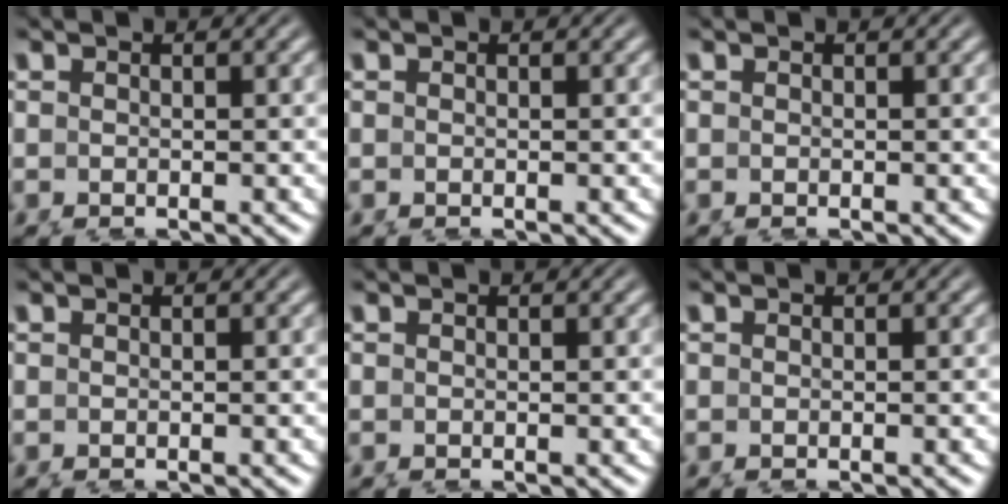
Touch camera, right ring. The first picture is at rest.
{"total": 0.0}
{"total": 0.0}
{"total": 0.0}
{"total": 0.0}
{"total": 0.0}